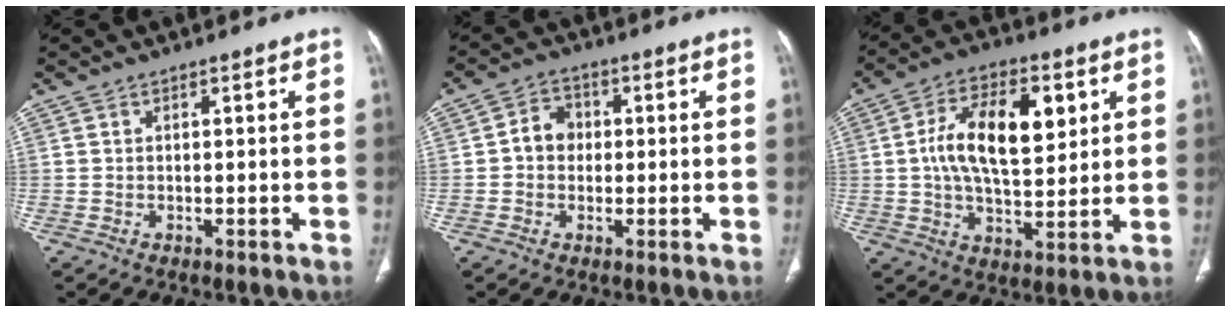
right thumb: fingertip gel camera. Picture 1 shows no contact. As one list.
[{"total": 5.0, "force": [0.1, 4.3, 2.6], "torque": [-0.026, 0.015, -0.007]}, {"total": 16.0, "force": [3.7, 8.2, 13.2], "torque": [-0.205, -0.001, 0.063]}]